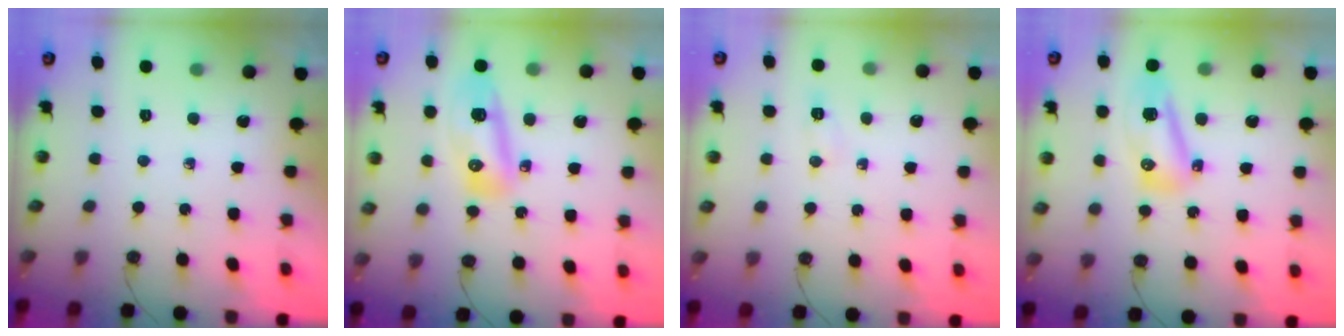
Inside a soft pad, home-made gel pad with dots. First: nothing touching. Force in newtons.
{"total": 10.2, "press": 10.0, "slide": 1.8}
{"total": 5.1, "press": 4.9, "slide": 1.5}
{"total": 10.0, "press": 9.9, "slide": 0.9}